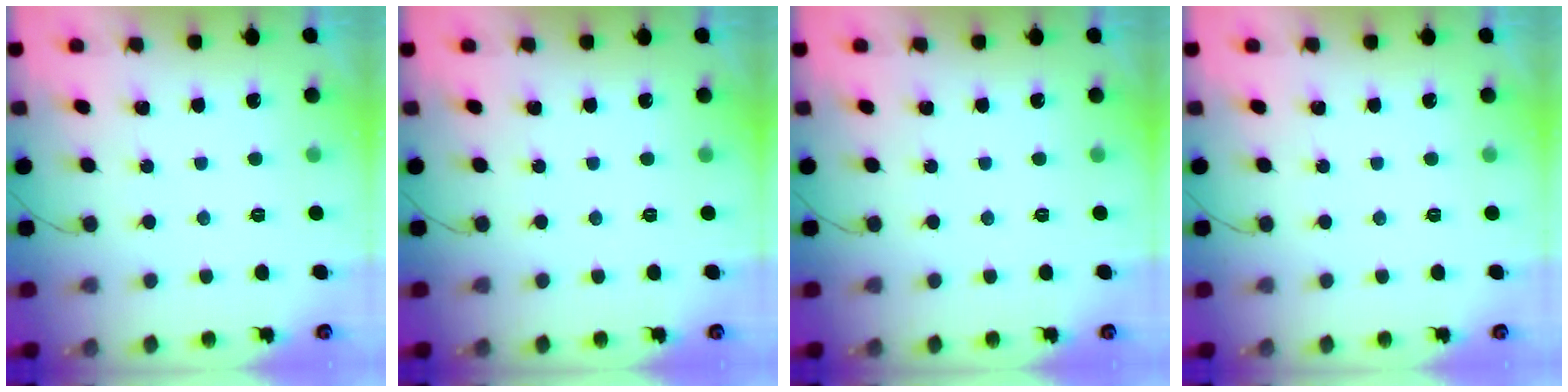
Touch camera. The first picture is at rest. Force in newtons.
{"total": 0.0}
{"total": 0.0}
{"total": 0.0}